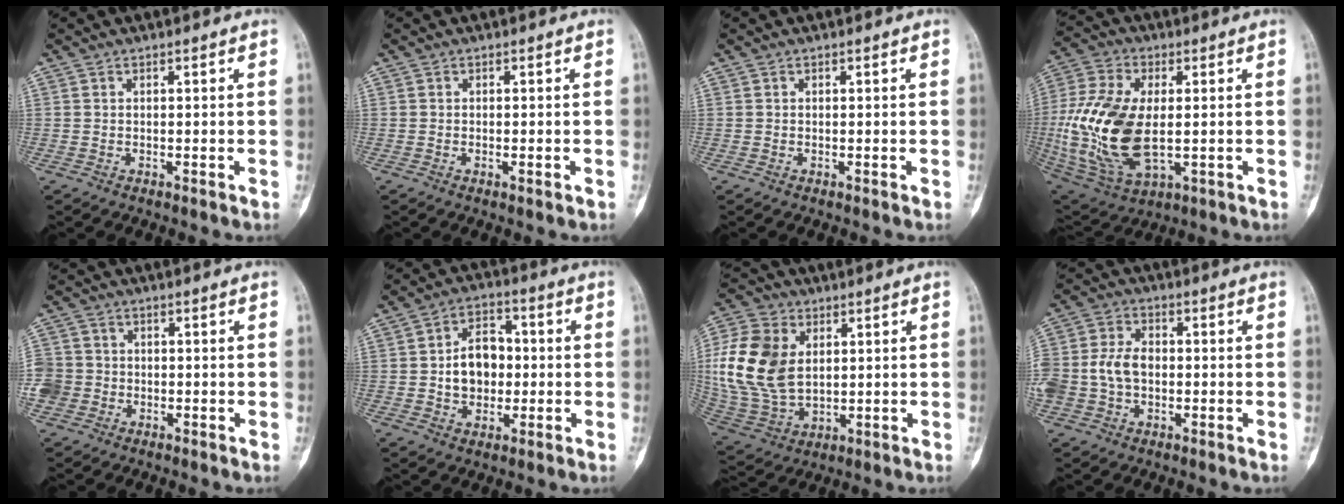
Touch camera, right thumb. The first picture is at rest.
{"total": 1.1, "force": [-0.4, 0.3, 1.0], "torque": [-0.012, 0.000, -0.005]}
{"total": 0.0}
{"total": 22.7, "force": [-0.5, 12.6, 18.8], "torque": [-0.410, -0.012, 0.002]}
{"total": 6.4, "force": [-1.6, 5.9, 1.8], "torque": [-0.041, 0.017, -0.029]}
{"total": 9.7, "force": [-0.3, 7.2, 6.5], "torque": [-0.073, 0.020, -0.008]}
{"total": 17.7, "force": [2.8, 12.3, 12.5], "torque": [-0.253, -0.007, 0.062]}
{"total": 10.4, "force": [-0.7, 7.6, 7.0], "torque": [-0.144, 0.026, -0.014]}